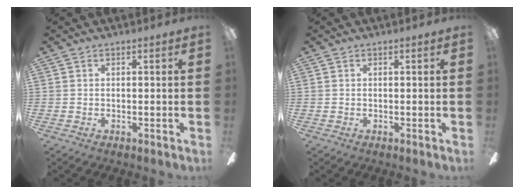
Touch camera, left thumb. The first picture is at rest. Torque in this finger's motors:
{"motor_torque": [0.00, 0.00, 0.00, 0.00, 0.00]}